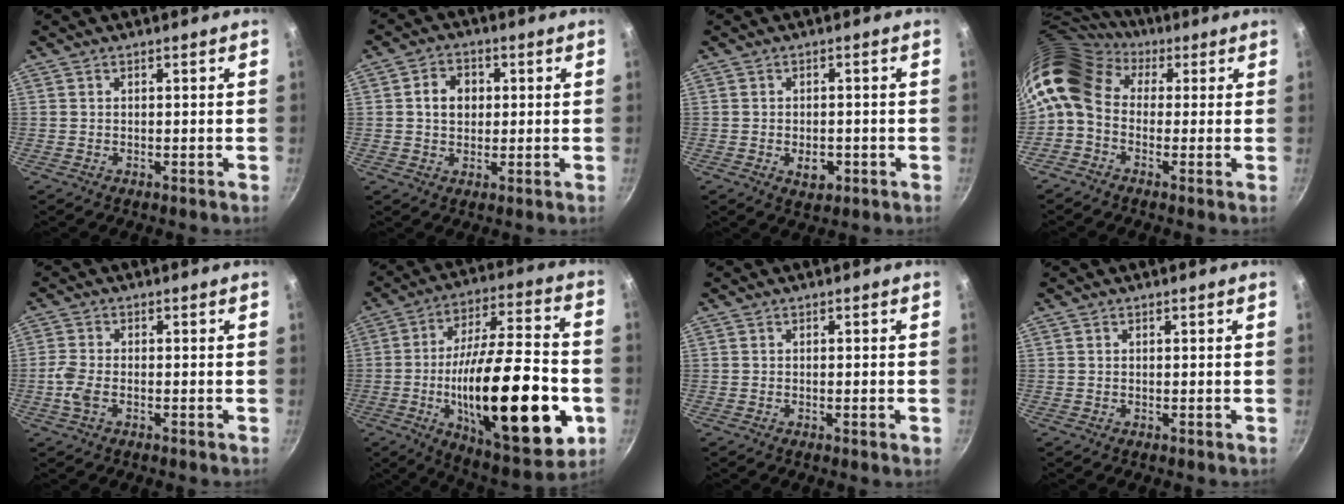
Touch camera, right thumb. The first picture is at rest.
{"total": 5.6, "force": [0.7, 4.5, 3.3], "torque": [-0.030, 0.007, 0.007]}
{"total": 3.9, "force": [-1.3, 2.6, 2.6], "torque": [-0.027, 0.005, -0.013]}
{"total": 12.7, "force": [1.9, 9.5, 8.1], "torque": [-0.157, 0.029, 0.010]}
{"total": 4.0, "force": [-1.2, 2.1, 3.1], "torque": [-0.075, 0.008, -0.032]}
{"total": 31.3, "force": [-7.2, 11.3, 28.3], "torque": [-0.424, 0.019, -0.101]}
{"total": 1.2, "force": [-0.5, 0.2, 1.1], "torque": [-0.020, 0.001, -0.009]}
{"total": 0.0}